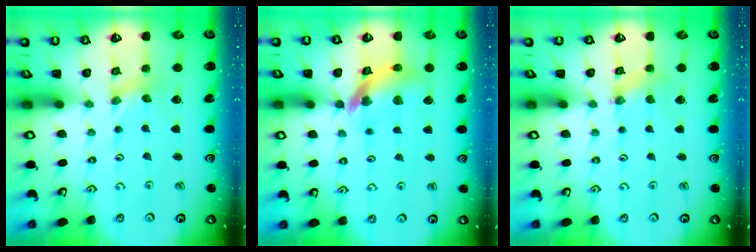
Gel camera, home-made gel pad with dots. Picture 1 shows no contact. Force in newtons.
{"total": 11.5, "press": 11.4, "slide": 1.5}
{"total": 1.3, "press": 1.3, "slide": 0.3}